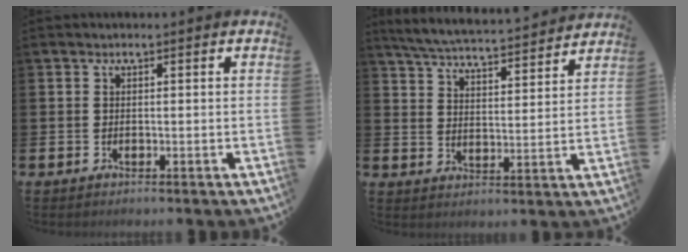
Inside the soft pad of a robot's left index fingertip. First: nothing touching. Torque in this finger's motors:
{"motor_torque": [0.40, -0.43, 0.12, 0.05]}